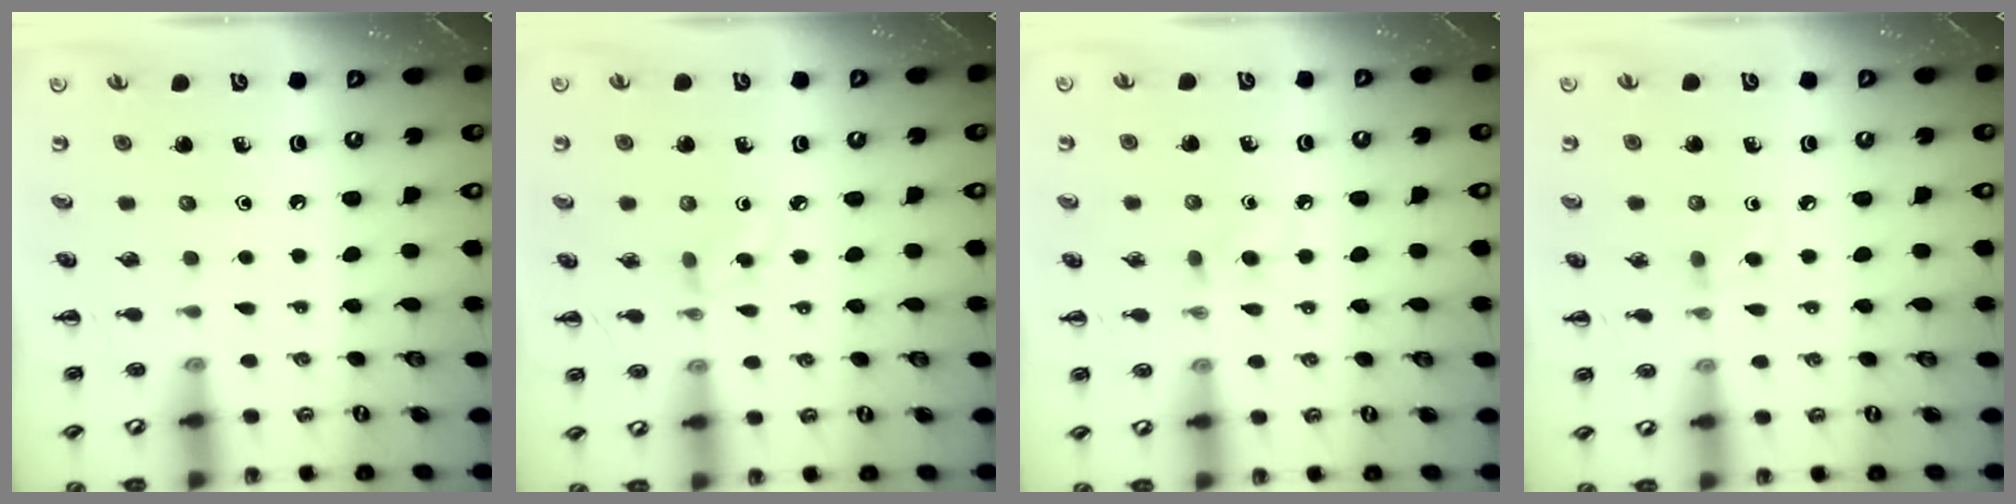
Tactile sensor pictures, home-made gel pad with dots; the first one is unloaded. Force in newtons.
{"total": 2.7, "press": 2.5, "slide": 1.1}
{"total": 2.6, "press": 2.4, "slide": 1.1}
{"total": 3.9, "press": 3.6, "slide": 1.5}